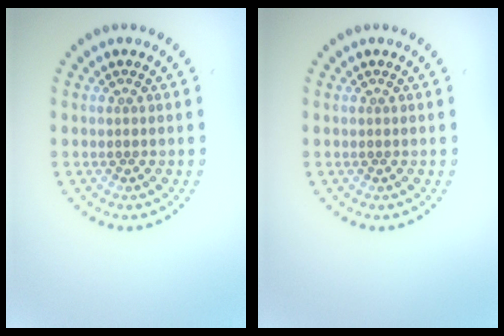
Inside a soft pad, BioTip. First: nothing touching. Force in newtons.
{"total": 0.0}